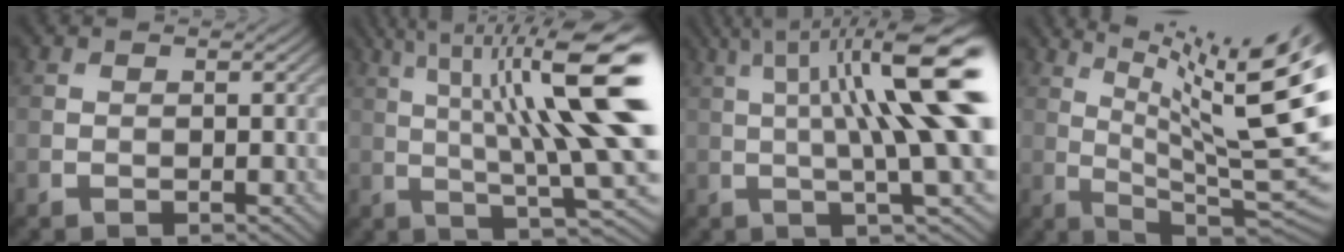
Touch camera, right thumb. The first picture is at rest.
{"total": 17.5, "force": [4.7, 4.1, 16.3], "torque": [-0.254, 0.021, 0.084]}
{"total": 14.8, "force": [2.8, 2.5, 14.3], "torque": [-0.219, 0.006, 0.063]}
{"total": 17.4, "force": [7.1, 3.4, 15.6], "torque": [-0.220, 0.002, 0.124]}